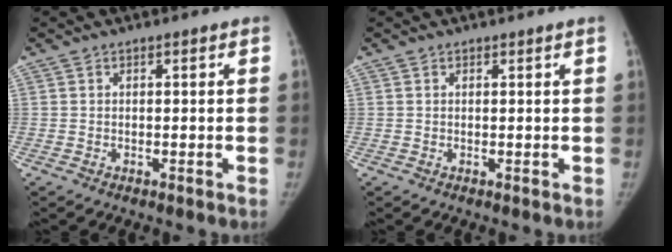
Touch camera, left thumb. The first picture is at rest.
{"total": 0.6, "force": [0.3, -0.2, 0.4], "torque": [-0.015, -0.004, 0.008]}